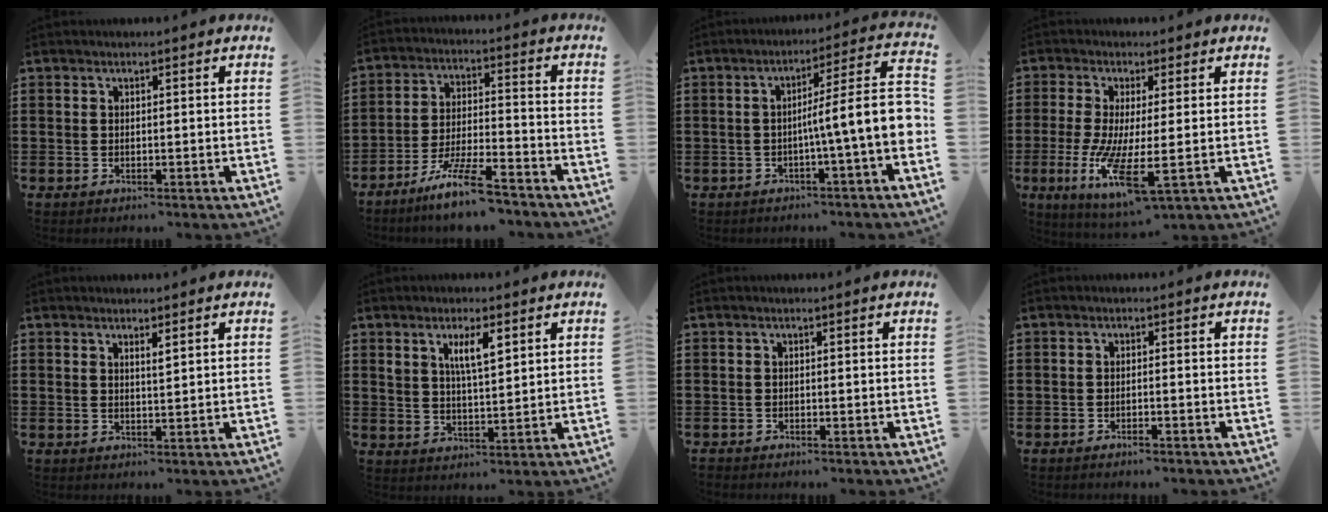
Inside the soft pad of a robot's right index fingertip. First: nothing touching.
{"total": 9.5, "force": [-7.7, 0.9, 5.5], "torque": [-0.109, 0.007, -0.148]}
{"total": 9.9, "force": [-1.5, 0.5, 9.8], "torque": [-0.154, -0.022, -0.032]}
{"total": 8.8, "force": [-2.3, 0.9, 8.4], "torque": [-0.177, -0.025, -0.041]}
{"total": 1.4, "force": [1.1, 0.2, 0.8], "torque": [-0.017, 0.002, 0.019]}
{"total": 4.9, "force": [2.3, 1.5, 4.1], "torque": [-0.079, 0.004, 0.037]}
{"total": 0.6, "force": [-0.6, 0.1, 0.0], "torque": [-0.001, 0.000, -0.014]}
{"total": 1.3, "force": [-1.0, -0.1, 0.7], "torque": [-0.012, -0.002, -0.019]}